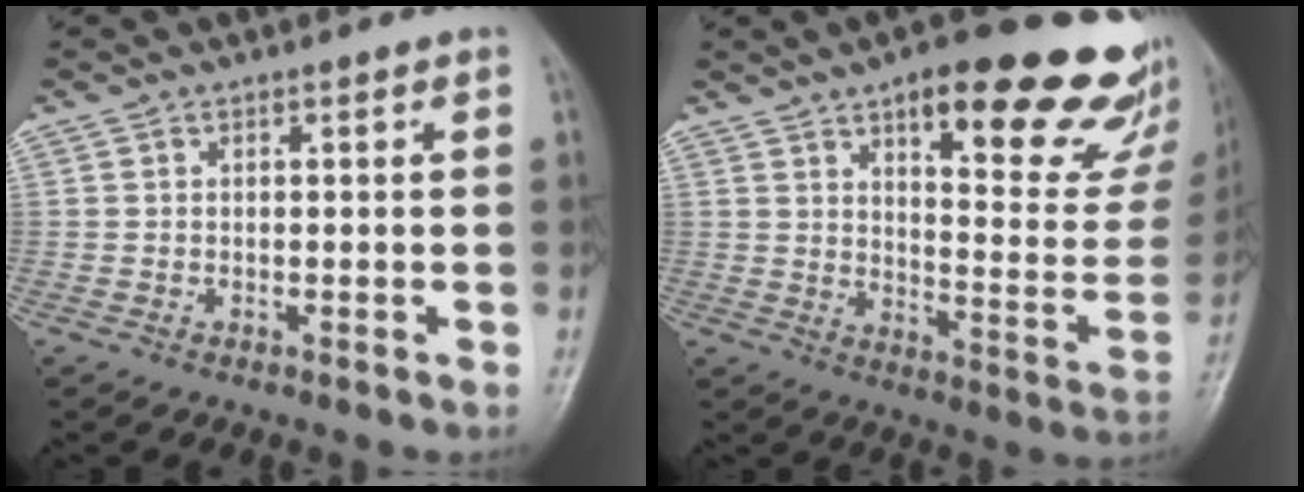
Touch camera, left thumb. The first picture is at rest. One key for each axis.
{"total": 26.8, "fx": 15.7, "fy": 8.5, "fz": 20.0, "tx": -0.221, "ty": -0.066, "tz": 0.211}